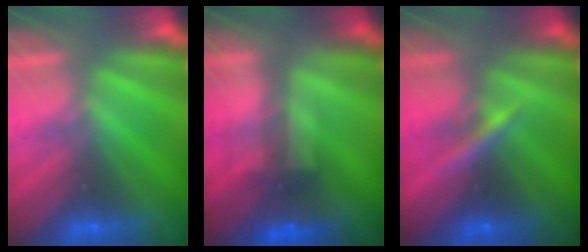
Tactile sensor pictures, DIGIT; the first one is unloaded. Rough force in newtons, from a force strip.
{"total": 4.5}
{"total": 2.9}